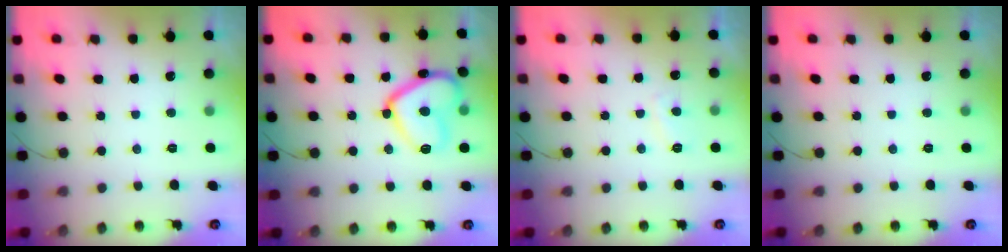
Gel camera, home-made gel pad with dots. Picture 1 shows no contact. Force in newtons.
{"total": 15.4, "press": 15.3, "slide": 1.4}
{"total": 2.8, "press": 2.7, "slide": 0.6}
{"total": 0.0}